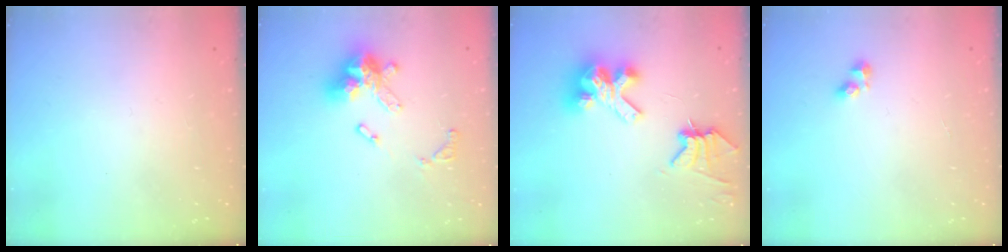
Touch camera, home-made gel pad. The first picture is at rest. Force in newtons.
{"total": 15.2, "press": 15.1, "slide": 1.7}
{"total": 10.4, "press": 10.3, "slide": 1.0}
{"total": 2.5, "press": 2.5, "slide": 0.2}